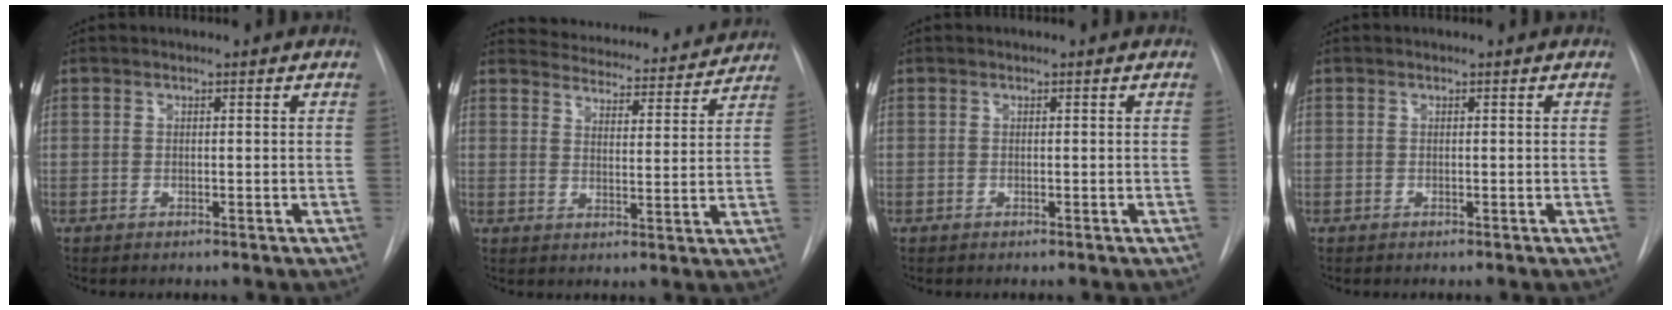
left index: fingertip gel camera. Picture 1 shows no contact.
{"total": 17.3, "force": [16.7, 3.5, 3.1], "torque": [-0.032, -0.007, 0.205]}
{"total": 0.0}
{"total": 0.0}